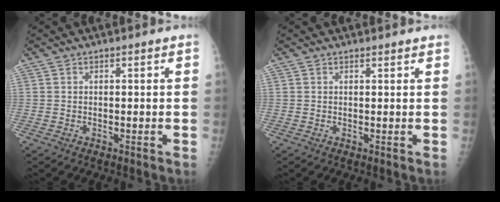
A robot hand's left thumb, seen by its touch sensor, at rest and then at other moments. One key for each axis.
{"total": 0.9, "fx": 0.9, "fy": 0.3, "fz": 0.2, "tx": -0.002, "ty": -0.003, "tz": 0.012}